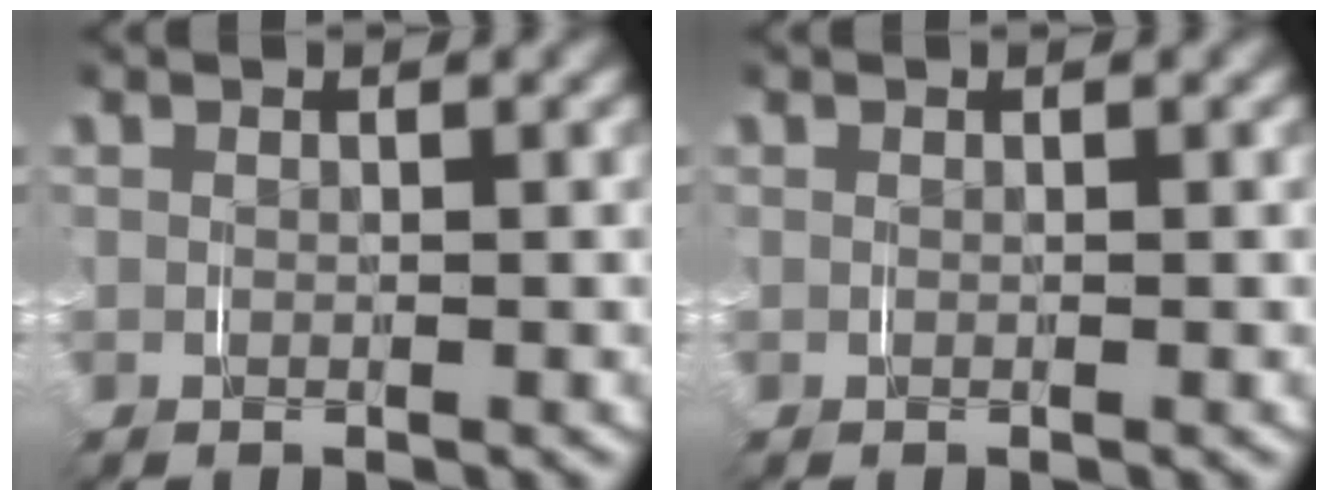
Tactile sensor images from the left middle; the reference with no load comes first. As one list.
[{"total": 0.0}]